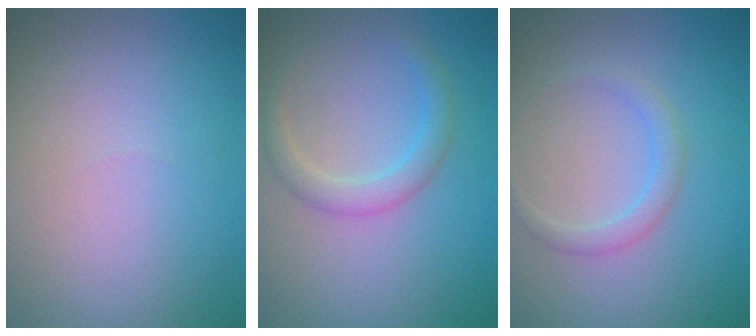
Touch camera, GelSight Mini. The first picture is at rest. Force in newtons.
{"total": 2.3, "press": 2.2, "slide": 0.1}
{"total": 1.6, "press": 1.6, "slide": 0.0}